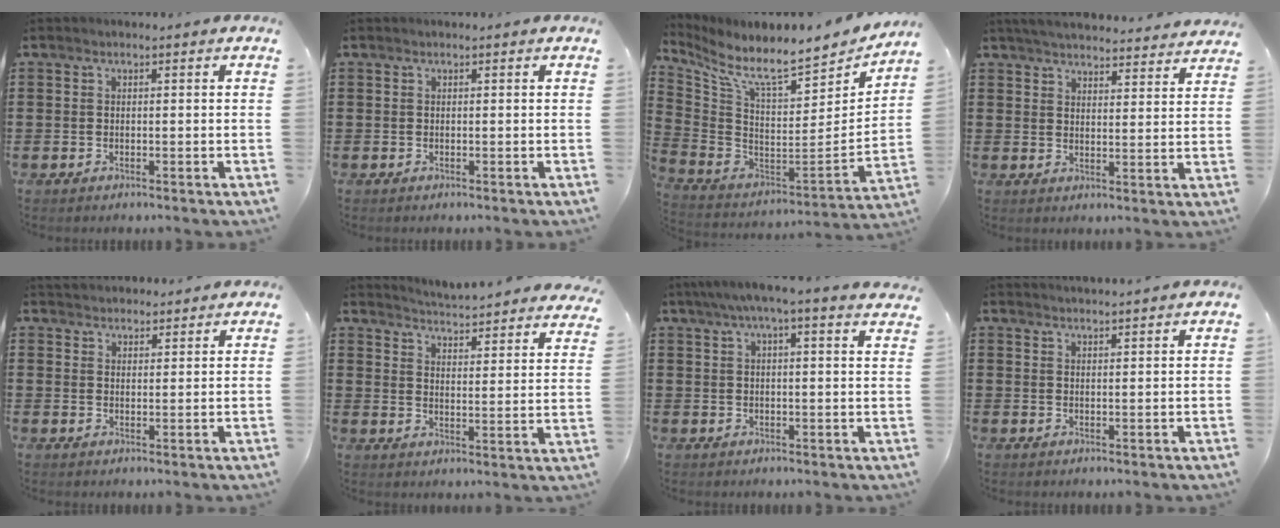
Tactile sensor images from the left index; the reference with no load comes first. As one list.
[{"total": 0.0}, {"total": 8.9, "force": [7.6, 1.1, 4.6], "torque": [-0.117, -0.077, 0.128]}, {"total": 4.7, "force": [4.6, 0.0, 0.8], "torque": [-0.032, -0.026, 0.083]}, {"total": 2.7, "force": [2.5, 0.7, -0.6], "torque": [0.004, -0.006, 0.049]}, {"total": 4.0, "force": [3.9, -0.9, 0.4], "torque": [-0.029, -0.041, 0.063]}, {"total": 4.3, "force": [3.4, -0.1, 2.6], "torque": [-0.061, -0.006, 0.060]}, {"total": 2.0, "force": [1.9, -0.6, 0.0], "torque": [-0.004, -0.007, 0.039]}]